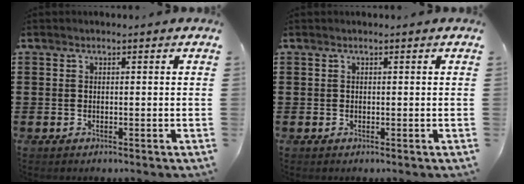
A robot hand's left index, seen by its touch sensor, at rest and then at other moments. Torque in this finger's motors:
{"motor_torque": [-0.09, 0.09, -0.03, -0.01]}